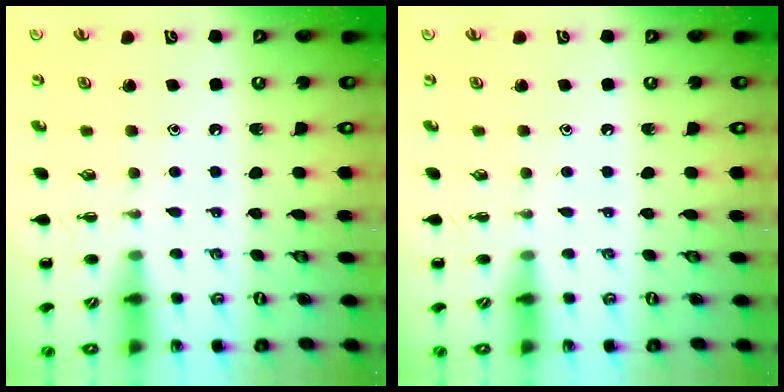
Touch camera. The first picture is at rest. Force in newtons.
{"total": 0.0}